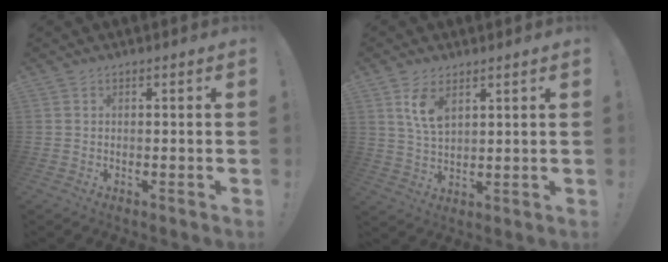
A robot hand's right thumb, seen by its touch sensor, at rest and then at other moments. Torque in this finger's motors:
{"motor_torque": [0.08, 0.08, 0.04, 0.05, 0.02]}